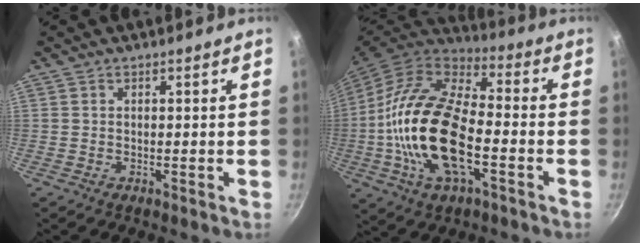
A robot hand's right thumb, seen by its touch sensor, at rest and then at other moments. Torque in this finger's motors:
{"motor_torque": [-0.08, 2.19, 2.70, -0.07, 0.57]}